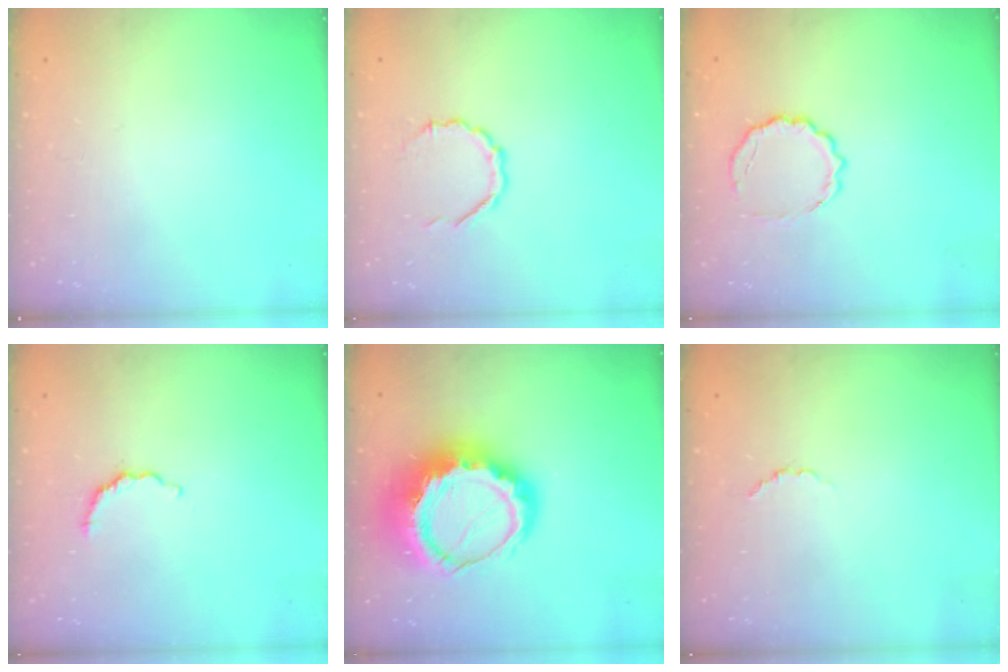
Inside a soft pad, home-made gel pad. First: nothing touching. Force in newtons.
{"total": 4.9, "press": 4.7, "slide": 1.3}
{"total": 6.7, "press": 6.5, "slide": 1.7}
{"total": 3.5, "press": 3.4, "slide": 0.8}
{"total": 15.7, "press": 15.4, "slide": 2.8}
{"total": 2.2, "press": 2.0, "slide": 0.8}